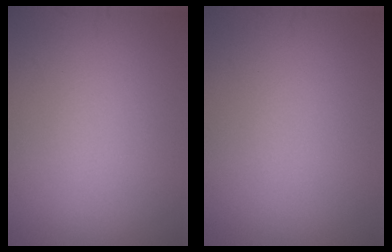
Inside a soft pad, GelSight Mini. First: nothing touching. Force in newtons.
{"total": 0.0}